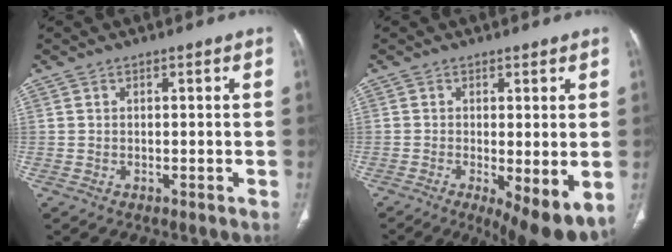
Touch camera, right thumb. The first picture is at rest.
{"total": 10.4, "force": [-3.2, 3.0, 9.4], "torque": [-0.139, -0.024, -0.044]}